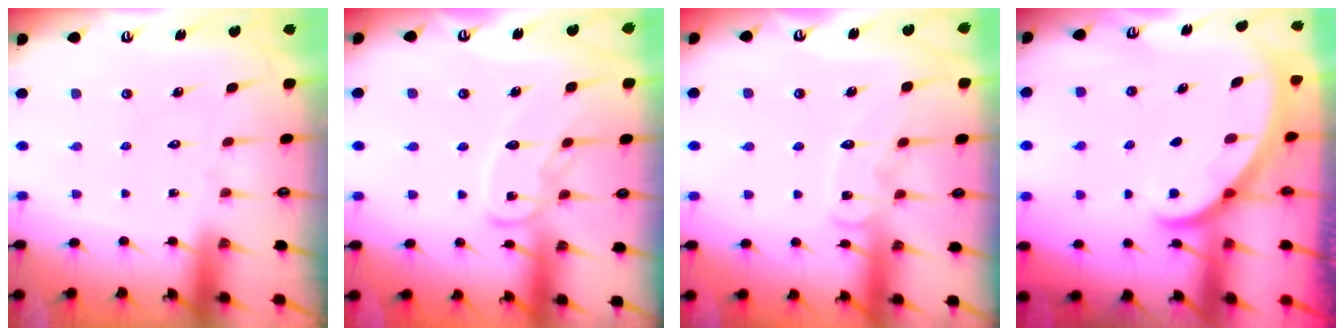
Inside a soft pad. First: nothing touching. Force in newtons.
{"total": 9.6, "press": 9.6, "slide": 0.7}
{"total": 8.5, "press": 8.4, "slide": 0.7}
{"total": 2.2, "press": 2.2, "slide": 0.2}